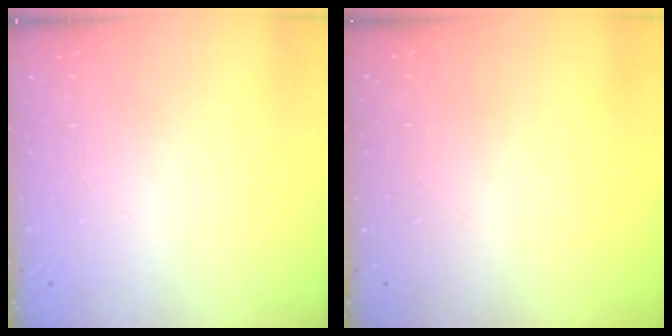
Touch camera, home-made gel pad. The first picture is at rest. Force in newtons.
{"total": 0.0}